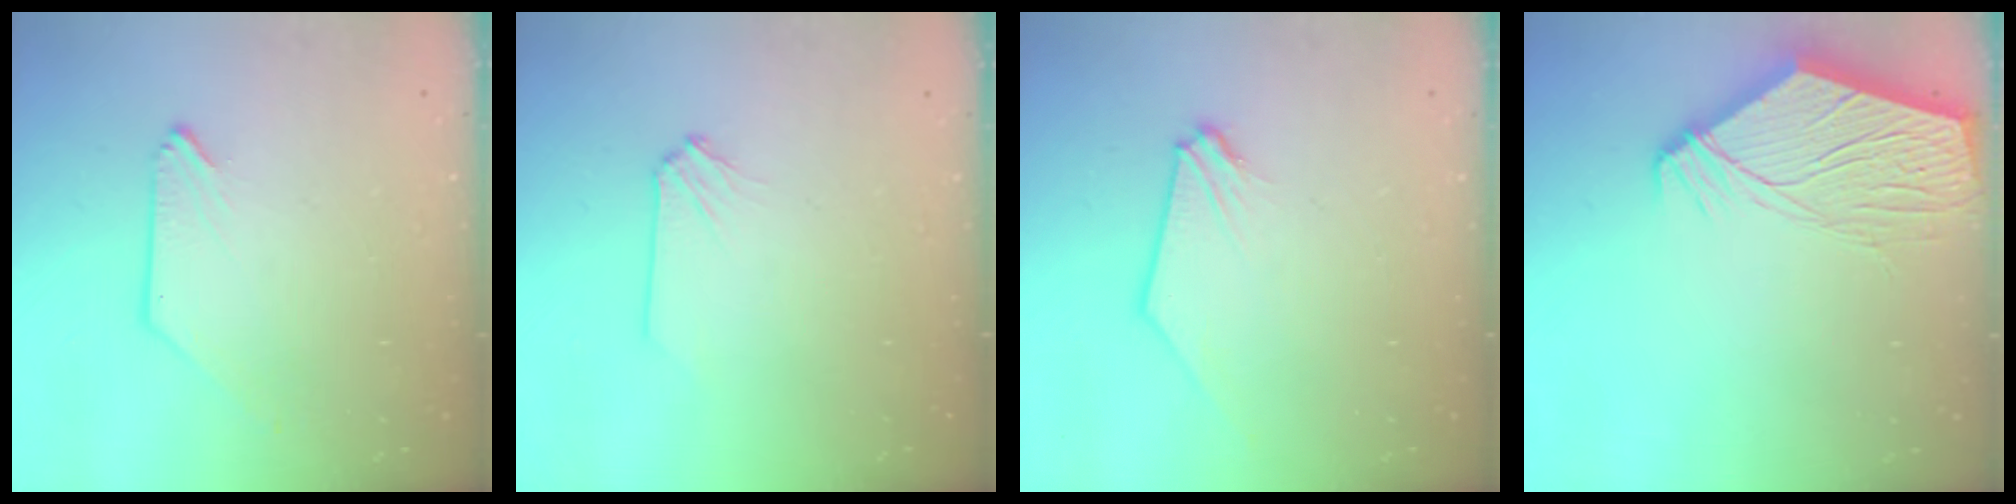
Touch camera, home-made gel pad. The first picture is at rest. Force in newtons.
{"total": 0.0}
{"total": 0.9, "press": 0.9, "slide": 0.1}
{"total": 13.8, "press": 13.8, "slide": 1.5}